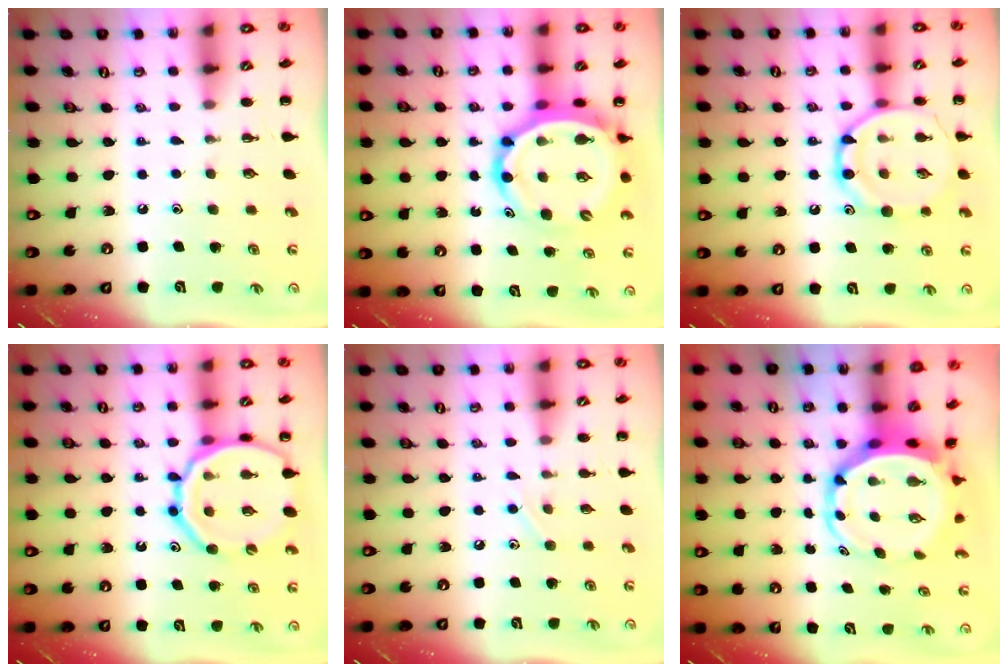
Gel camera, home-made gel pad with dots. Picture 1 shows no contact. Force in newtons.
{"total": 11.2, "press": 10.8, "slide": 3.0}
{"total": 15.2, "press": 15.2, "slide": 0.8}
{"total": 18.7, "press": 18.6, "slide": 2.3}
{"total": 4.5, "press": 4.3, "slide": 1.1}
{"total": 7.8, "press": 7.5, "slide": 2.0}